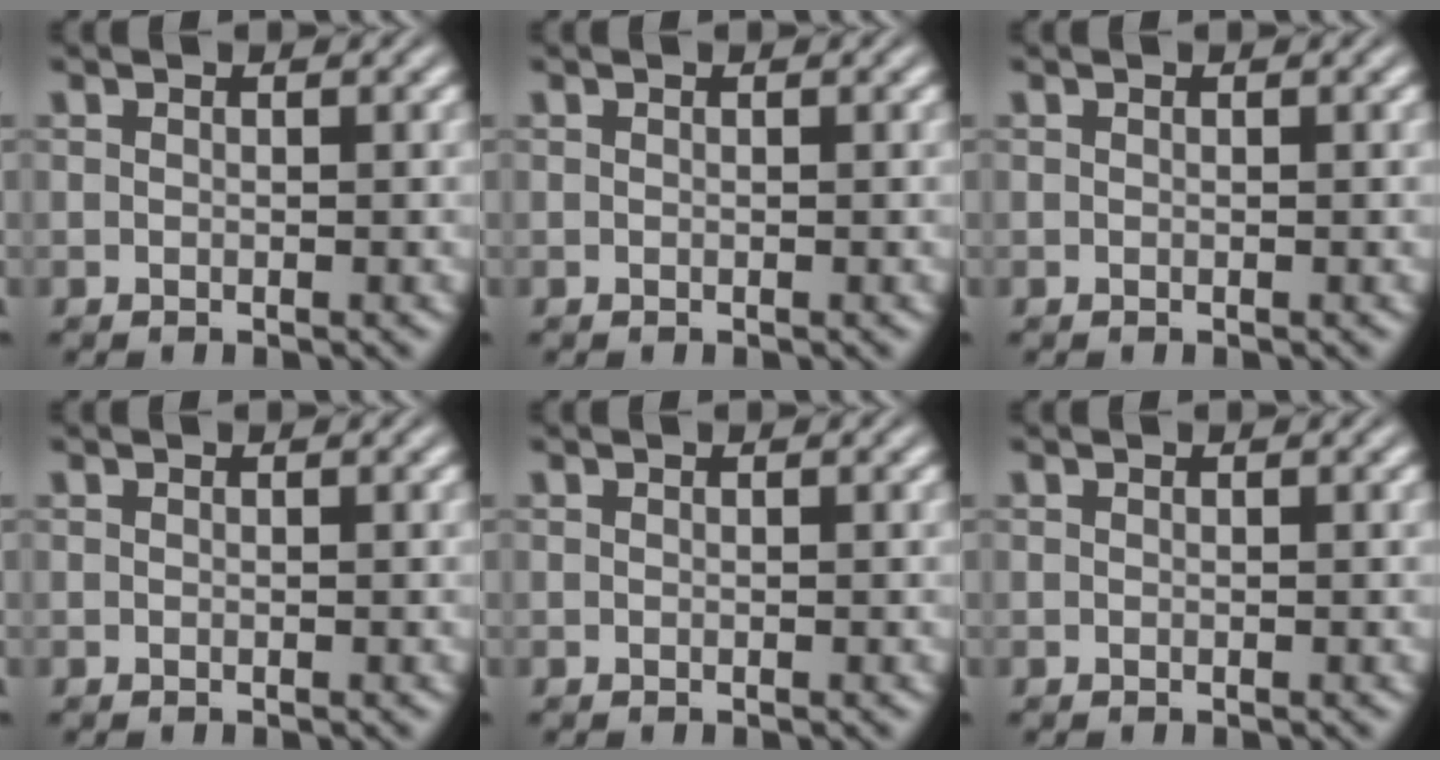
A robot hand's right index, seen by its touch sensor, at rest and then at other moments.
{"total": 0.0}
{"total": 0.0}
{"total": 0.0}
{"total": 0.0}
{"total": 0.0}